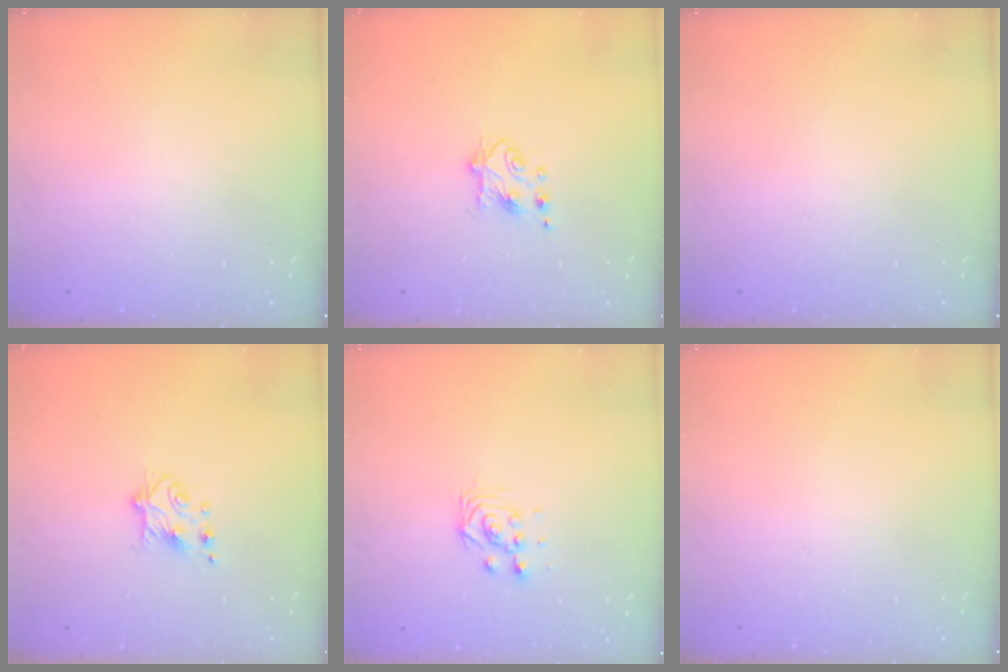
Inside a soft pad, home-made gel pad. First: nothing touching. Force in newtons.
{"total": 5.3, "press": 5.2, "slide": 0.8}
{"total": 0.0}
{"total": 5.5, "press": 5.4, "slide": 1.0}
{"total": 3.1, "press": 3.1, "slide": 0.0}
{"total": 0.0}